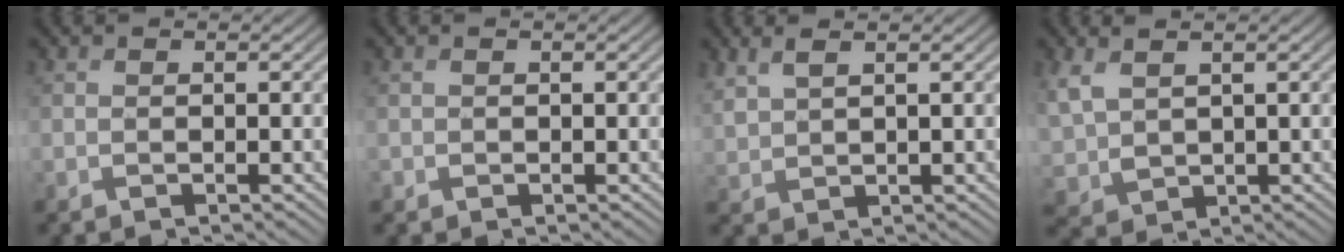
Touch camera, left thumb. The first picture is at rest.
{"total": 0.6, "force": [0.1, 0.5, 0.2], "torque": [-0.004, -0.001, 0.002]}
{"total": 3.3, "force": [2.3, 0.9, 2.2], "torque": [-0.060, 0.006, 0.053]}
{"total": 4.8, "force": [2.1, 2.9, 3.2], "torque": [-0.096, -0.003, 0.049]}